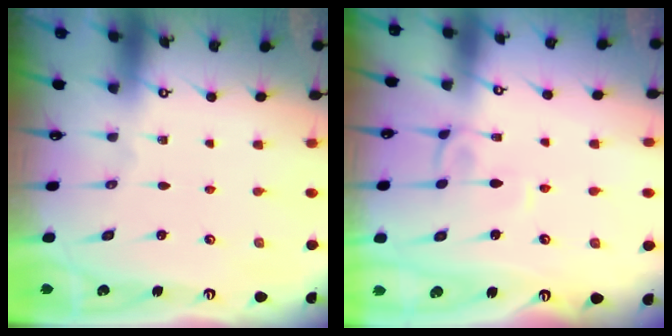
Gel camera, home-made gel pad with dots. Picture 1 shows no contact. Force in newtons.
{"total": 2.9, "press": 2.9, "slide": 0.2}